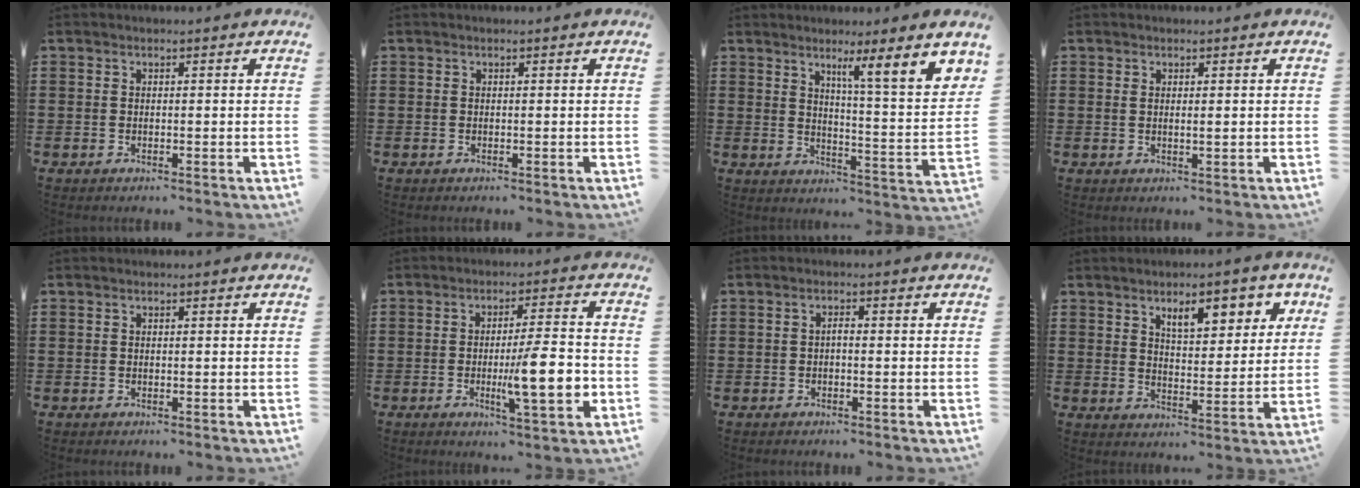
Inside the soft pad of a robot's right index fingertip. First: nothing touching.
{"total": 0.0}
{"total": 6.3, "force": [4.0, -1.0, 4.8], "torque": [-0.081, -0.037, 0.056]}
{"total": 1.1, "force": [0.2, 0.1, 1.1], "torque": [-0.022, 0.001, 0.003]}
{"total": 0.0}
{"total": 10.8, "force": [-2.1, 1.8, 10.5], "torque": [-0.160, -0.012, -0.035]}
{"total": 1.0, "force": [-0.4, 0.2, 0.9], "torque": [-0.019, -0.003, -0.008]}
{"total": 7.1, "force": [4.0, 3.0, 5.1], "torque": [-0.074, -0.006, 0.060]}